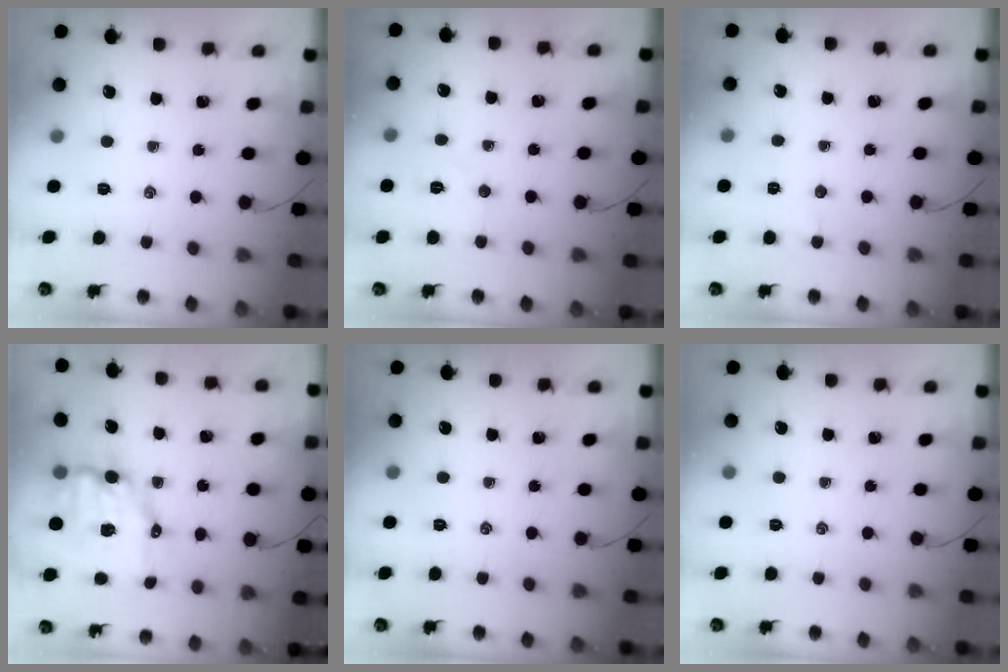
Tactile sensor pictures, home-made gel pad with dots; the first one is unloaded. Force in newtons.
{"total": 6.0, "press": 5.9, "slide": 1.1}
{"total": 3.3, "press": 3.2, "slide": 0.9}
{"total": 9.8, "press": 9.7, "slide": 1.8}
{"total": 0.0}
{"total": 0.0}